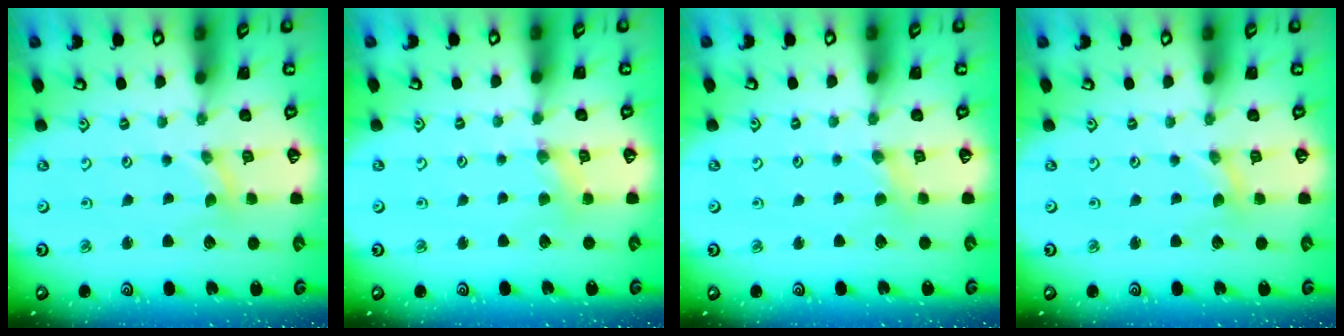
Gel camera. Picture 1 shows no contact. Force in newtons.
{"total": 2.6, "press": 2.5, "slide": 0.4}
{"total": 1.4, "press": 1.4, "slide": 0.3}
{"total": 0.0}